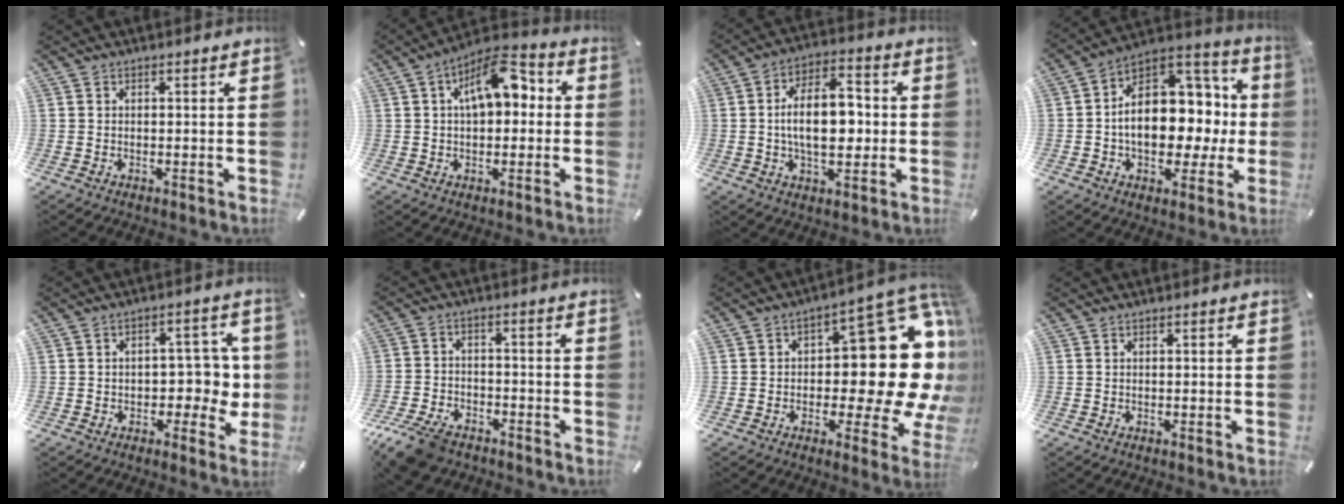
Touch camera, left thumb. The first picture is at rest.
{"total": 11.0, "force": [2.7, 6.2, 8.7], "torque": [-0.124, 0.000, 0.047]}
{"total": 13.5, "force": [-0.6, 8.0, 10.9], "torque": [-0.186, 0.005, -0.014]}
{"total": 17.0, "force": [-0.5, 12.4, 11.6], "torque": [-0.156, -0.009, -0.001]}
{"total": 8.1, "force": [-0.6, 6.0, 5.3], "torque": [-0.060, 0.008, -0.011]}
{"total": 9.1, "force": [-6.7, 4.8, 3.9], "torque": [-0.074, 0.035, -0.125]}
{"total": 25.1, "force": [2.9, 13.5, 21.0], "torque": [-0.258, -0.040, 0.059]}
{"total": 0.0}